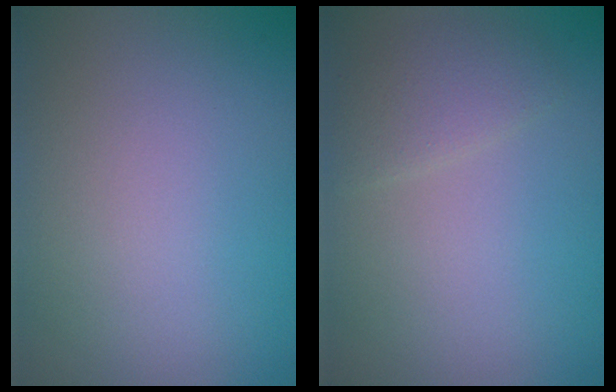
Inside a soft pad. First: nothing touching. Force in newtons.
{"total": 1.9, "press": 1.9, "slide": 0.1}